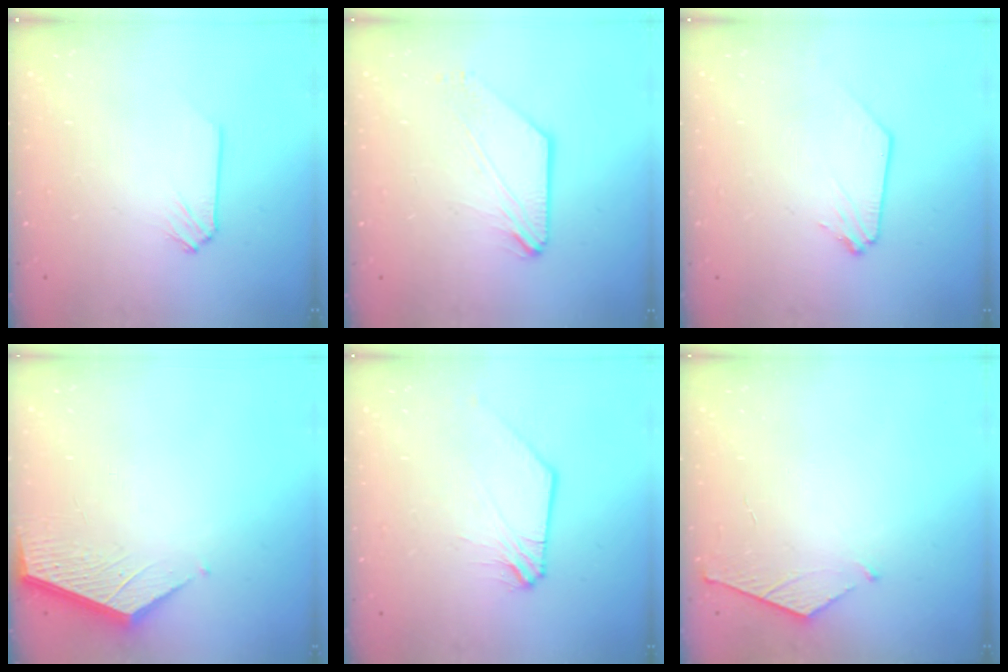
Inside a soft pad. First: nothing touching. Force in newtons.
{"total": 0.0}
{"total": 0.0}
{"total": 3.7, "press": 3.7, "slide": 0.1}
{"total": 1.0, "press": 1.0, "slide": 0.2}
{"total": 4.9, "press": 4.8, "slide": 0.5}